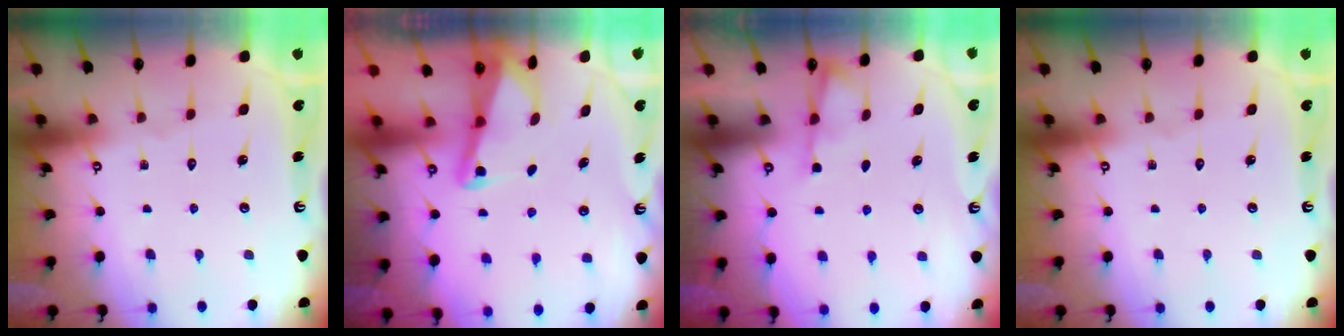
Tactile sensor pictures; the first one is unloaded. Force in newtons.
{"total": 2.3, "press": 2.2, "slide": 0.4}
{"total": 2.6, "press": 2.6, "slide": 0.5}
{"total": 0.0}